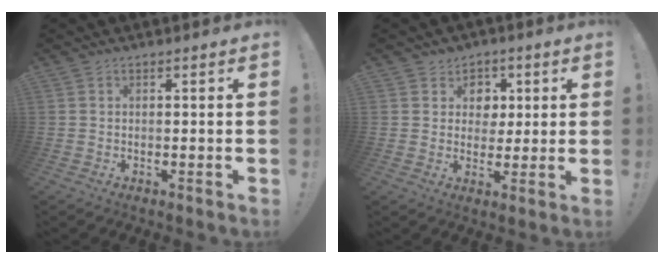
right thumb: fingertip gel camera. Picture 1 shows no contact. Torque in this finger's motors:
{"motor_torque": [-0.01, -0.04, 0.13, 0.02, 0.08]}